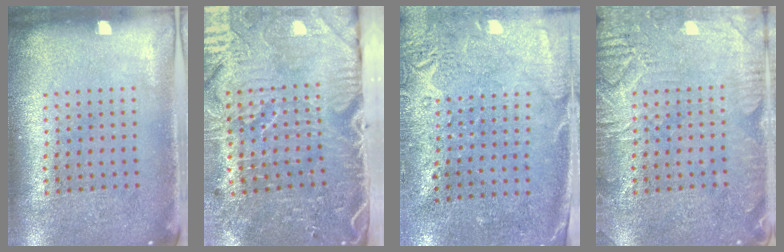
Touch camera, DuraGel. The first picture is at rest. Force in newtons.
{"total": 5.3, "press": 4.3, "slide": 3.0}
{"total": 2.7, "press": 2.3, "slide": 1.5}
{"total": 3.5, "press": 3.5, "slide": 0.4}